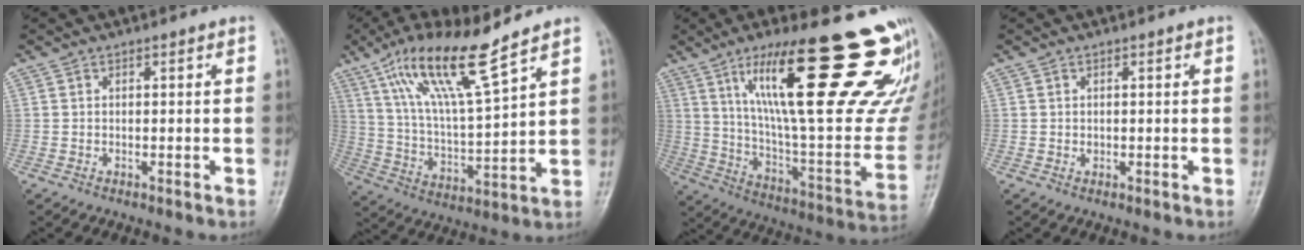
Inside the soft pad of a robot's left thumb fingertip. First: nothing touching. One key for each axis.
{"total": 15.6, "fx": 10.4, "fy": 2.3, "fz": 11.5, "tx": -0.209, "ty": -0.047, "tz": 0.203}
{"total": 34.8, "fx": 19.4, "fy": 7.5, "fz": 28.0, "tx": -0.312, "ty": -0.057, "tz": 0.315}
{"total": 0.7, "fx": 0.2, "fy": 0.6, "fz": 0.3, "tx": 0.002, "ty": 0.001, "tz": 0.002}